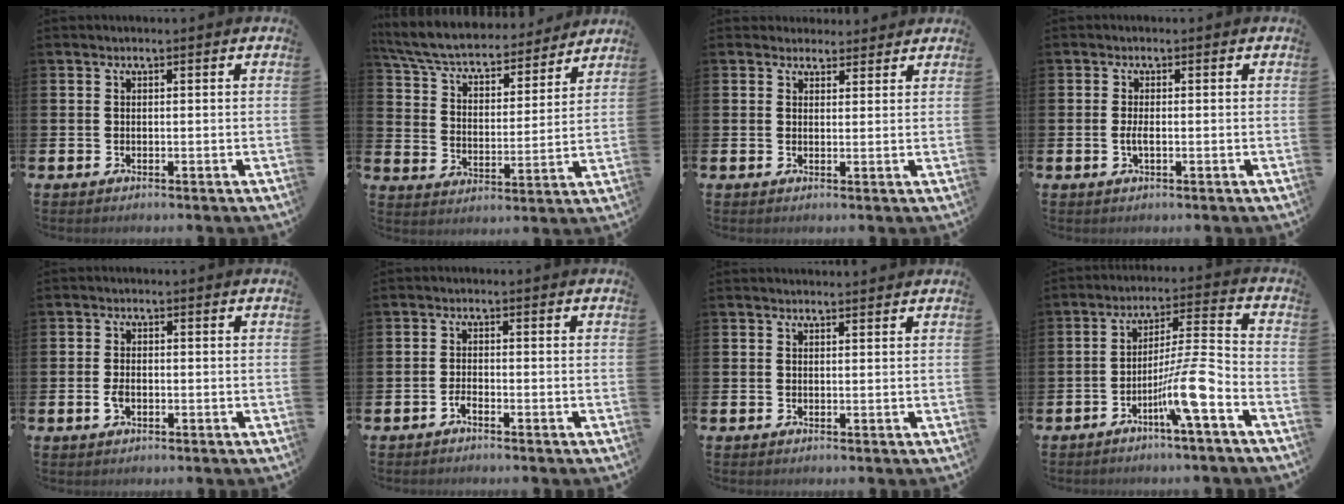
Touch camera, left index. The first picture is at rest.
{"total": 6.9, "force": [6.4, 1.8, 2.0], "torque": [-0.074, -0.048, 0.107]}
{"total": 2.7, "force": [2.5, 1.1, -0.2], "torque": [0.008, -0.008, 0.045]}
{"total": 1.5, "force": [-0.3, 0.5, 1.4], "torque": [-0.028, 0.001, -0.005]}
{"total": 2.0, "force": [-0.6, 1.2, 1.5], "torque": [-0.028, 0.004, -0.012]}
{"total": 1.1, "force": [-1.0, 0.2, 0.4], "torque": [-0.018, -0.001, -0.017]}
{"total": 1.0, "force": [0.9, 0.0, 0.1], "torque": [0.006, -0.003, 0.016]}
{"total": 9.0, "force": [-4.7, -0.1, 7.7], "torque": [-0.147, -0.007, -0.090]}